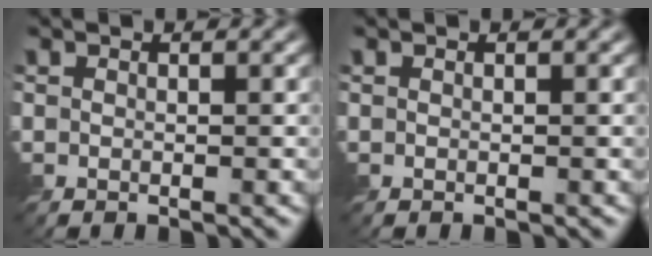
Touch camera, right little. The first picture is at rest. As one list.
[{"total": 0.0}]